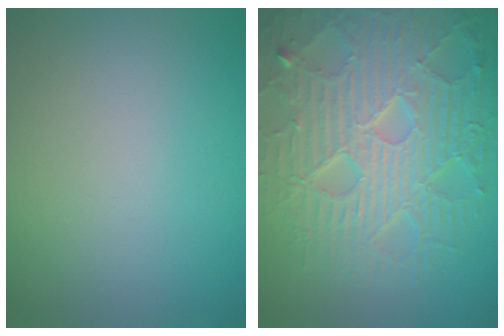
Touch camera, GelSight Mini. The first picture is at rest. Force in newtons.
{"total": 8.9, "press": 6.1, "slide": 6.5}